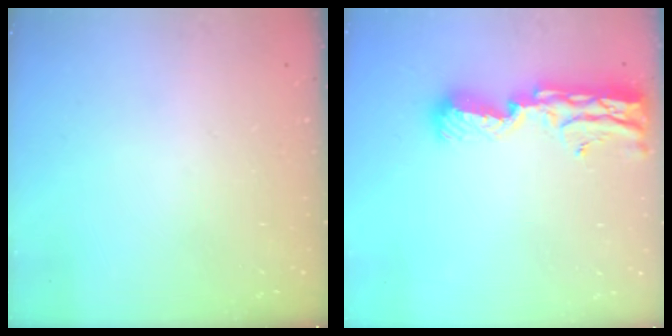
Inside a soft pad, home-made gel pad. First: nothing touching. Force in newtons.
{"total": 11.5, "press": 11.4, "slide": 1.6}